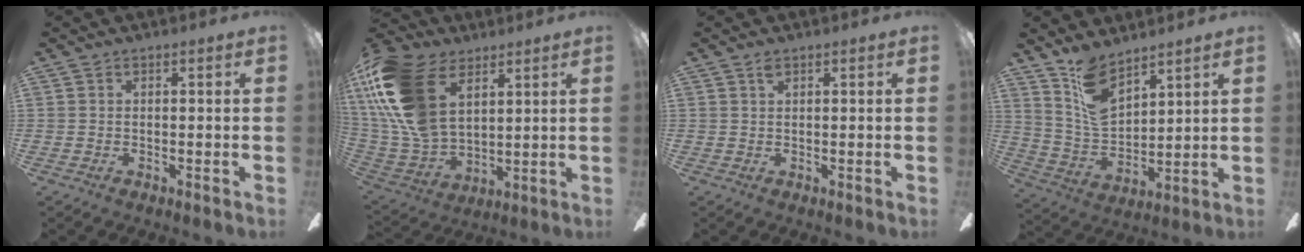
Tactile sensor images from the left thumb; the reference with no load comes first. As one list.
[{"total": 22.5, "force": [9.5, 13.7, 15.1], "torque": [-0.357, -0.031, 0.169]}, {"total": 1.1, "force": [0.8, 0.4, 0.7], "torque": [-0.017, 0.002, 0.014]}, {"total": 11.5, "force": [8.2, 5.6, 5.8], "torque": [-0.120, -0.041, 0.161]}]